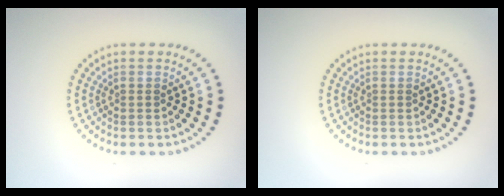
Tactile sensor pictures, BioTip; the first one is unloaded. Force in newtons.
{"total": 0.0}